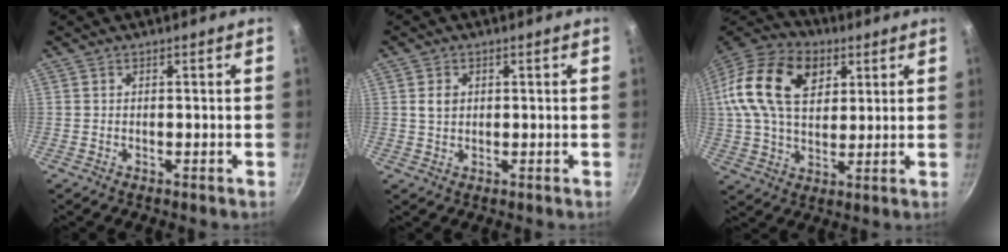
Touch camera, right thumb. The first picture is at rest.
{"total": 2.5, "force": [0.4, 1.9, 1.5], "torque": [-0.020, 0.001, 0.007]}
{"total": 21.7, "force": [6.4, 14.3, 15.0], "torque": [-0.277, 0.015, 0.102]}